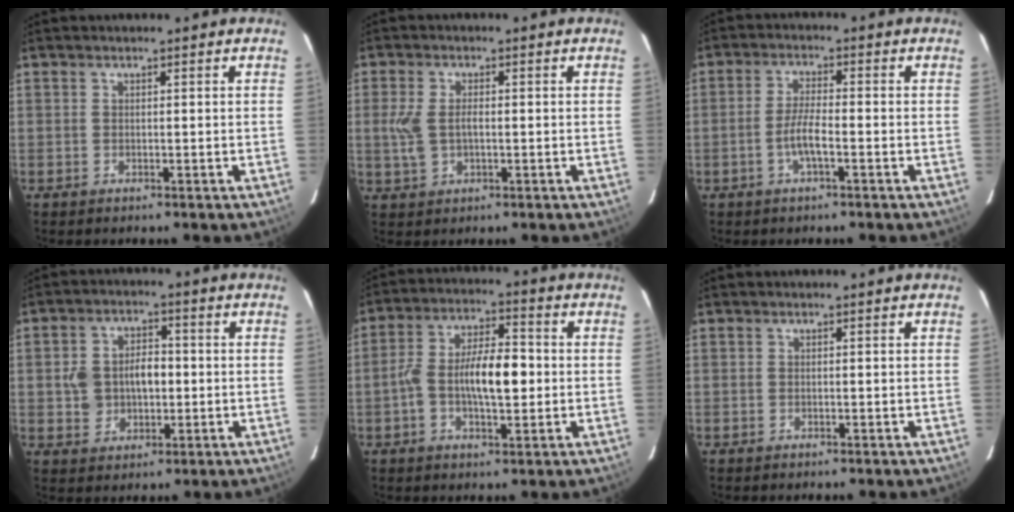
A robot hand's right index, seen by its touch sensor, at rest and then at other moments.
{"total": 5.3, "force": [-0.4, 2.9, 4.4], "torque": [-0.096, 0.001, -0.005]}
{"total": 4.3, "force": [-1.8, 0.5, 3.9], "torque": [-0.083, 0.002, -0.036]}
{"total": 7.5, "force": [-0.3, 5.7, 4.8], "torque": [-0.095, 0.017, 0.003]}
{"total": 9.9, "force": [-1.4, 3.9, 9.0], "torque": [-0.172, 0.014, -0.026]}
{"total": 0.0}